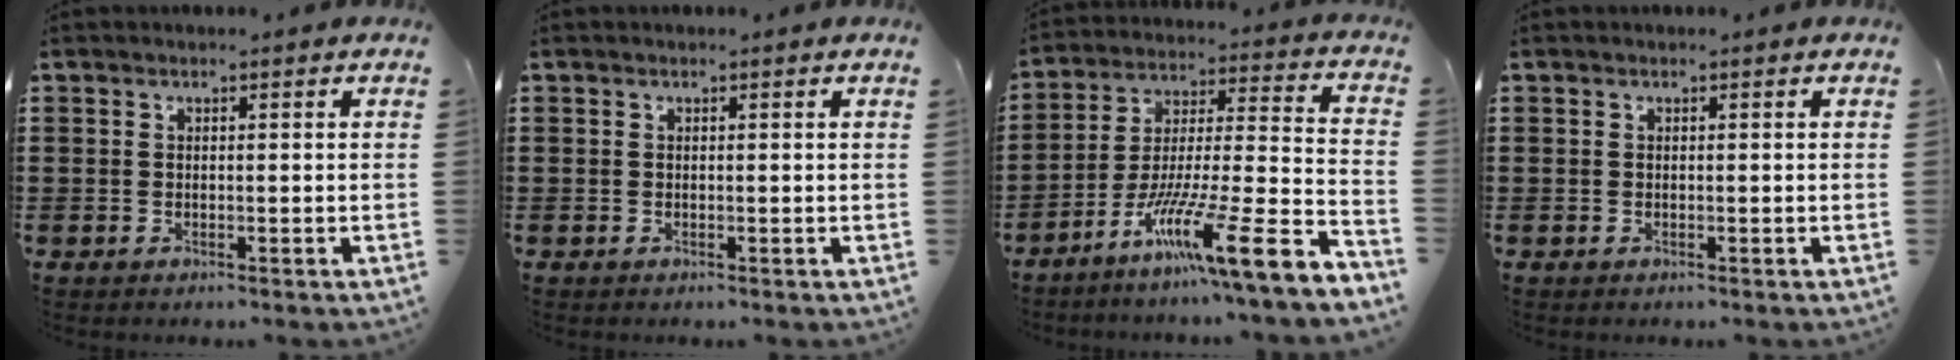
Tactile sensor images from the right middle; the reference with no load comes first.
{"total": 0.0}
{"total": 13.0, "force": [-8.4, 0.1, 9.9], "torque": [-0.169, -0.011, -0.159]}
{"total": 0.0}